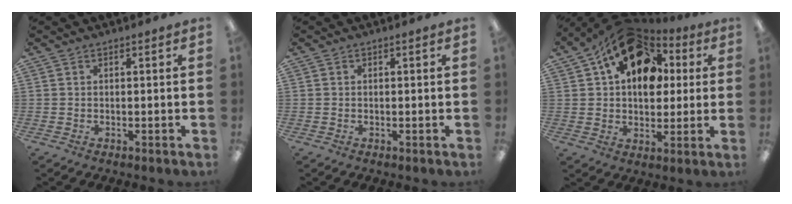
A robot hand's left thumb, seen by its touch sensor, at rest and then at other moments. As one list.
[{"total": 0.0}, {"total": 16.8, "force": [7.5, 11.0, 10.2], "torque": [-0.162, -0.026, 0.138]}]